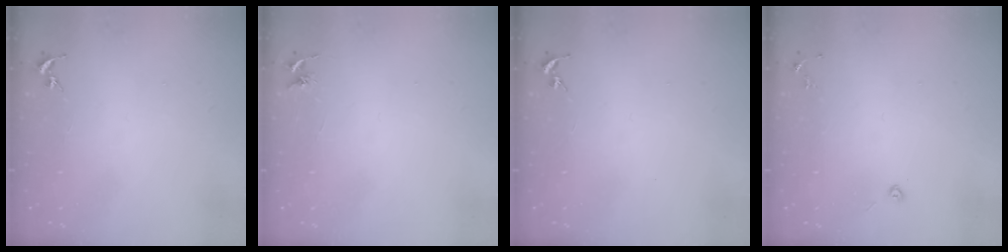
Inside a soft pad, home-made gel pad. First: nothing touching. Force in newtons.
{"total": 3.4, "press": 3.4, "slide": 0.4}
{"total": 0.0}
{"total": 2.9, "press": 2.8, "slide": 1.0}